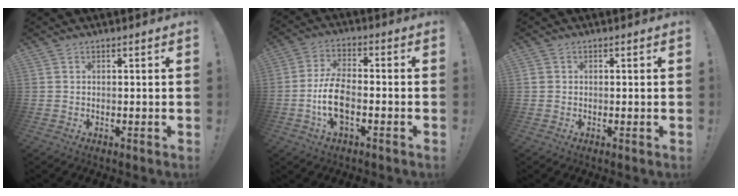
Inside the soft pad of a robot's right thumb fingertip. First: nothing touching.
{"total": 10.6, "force": [-3.3, 4.9, 8.8], "torque": [-0.186, 0.003, -0.059]}
{"total": 1.1, "force": [0.2, 1.0, 0.2], "torque": [-0.012, 0.007, 0.005]}